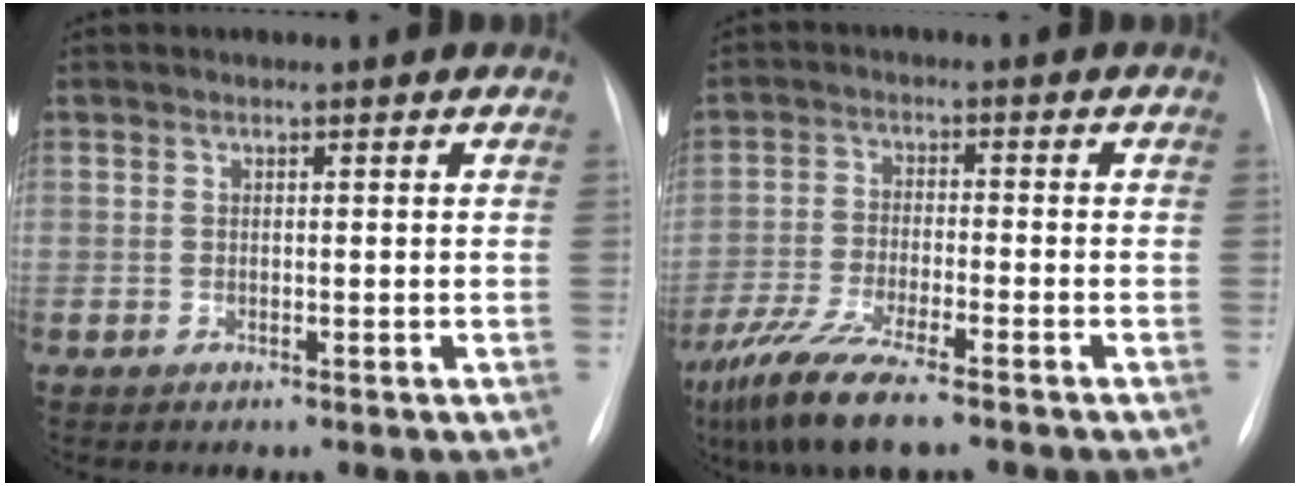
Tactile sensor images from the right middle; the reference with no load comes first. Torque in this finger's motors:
{"motor_torque": [1.22, -0.92, 0.30, 0.16]}